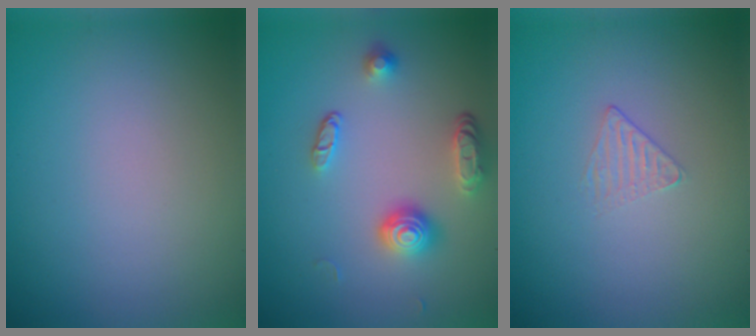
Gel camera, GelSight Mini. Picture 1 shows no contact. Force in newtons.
{"total": 3.7, "press": 2.9, "slide": 2.2}
{"total": 1.0, "press": 0.3, "slide": 0.9}